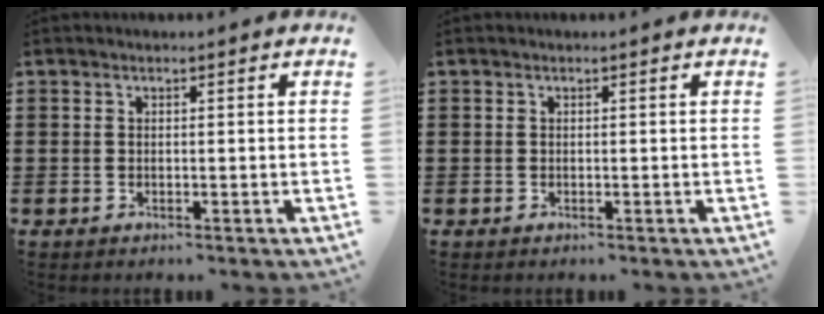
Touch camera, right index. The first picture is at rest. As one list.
[{"total": 0.0}]